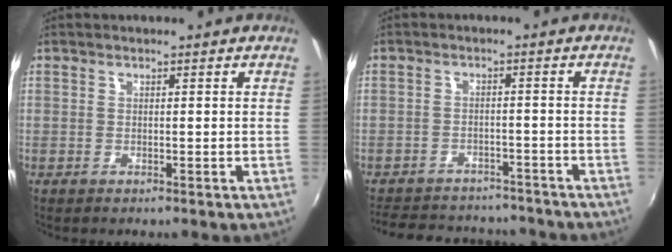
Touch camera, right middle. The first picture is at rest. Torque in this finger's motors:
{"motor_torque": [0.63, -0.77, 0.01, 0.01]}